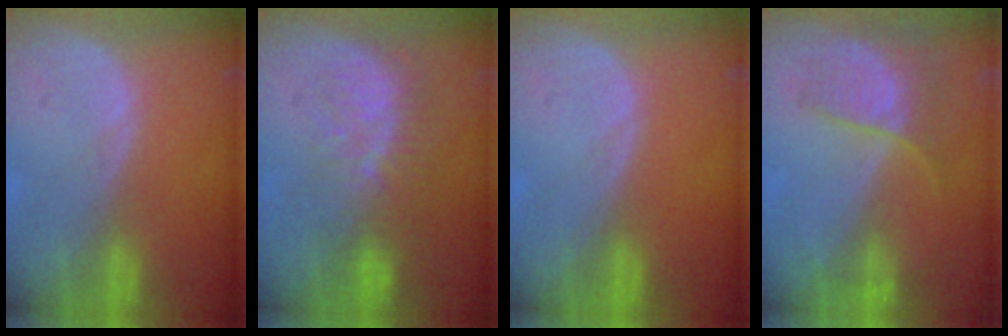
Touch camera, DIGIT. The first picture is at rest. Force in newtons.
{"total": 8.1, "press": 7.6, "slide": 2.6}
{"total": 0.0}
{"total": 7.0, "press": 6.0, "slide": 3.7}